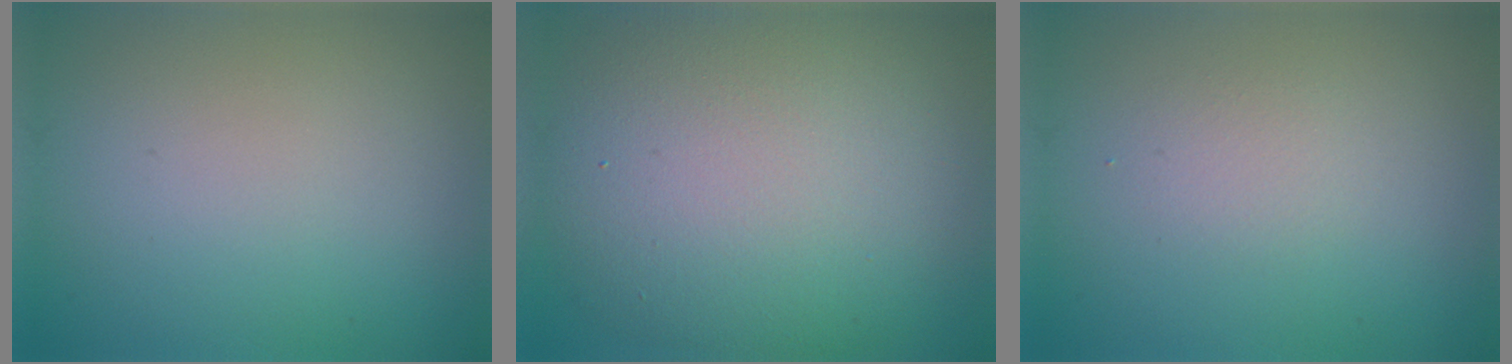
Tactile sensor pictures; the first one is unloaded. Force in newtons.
{"total": 12.8, "press": 12.7, "slide": 1.1}
{"total": 1.2, "press": 1.2, "slide": 0.0}